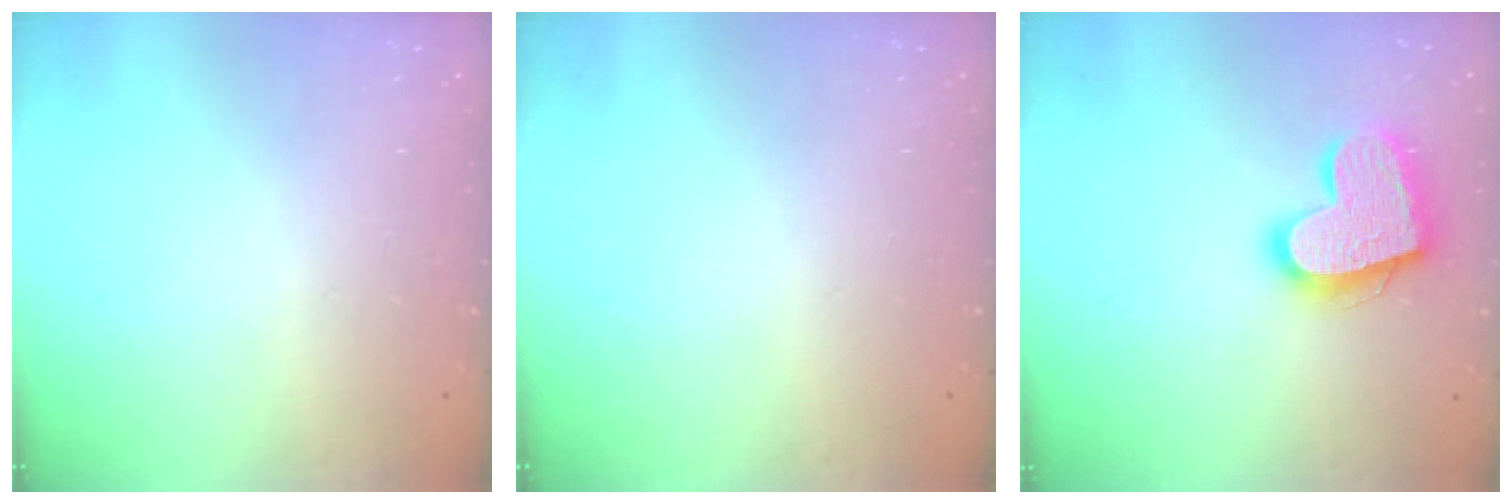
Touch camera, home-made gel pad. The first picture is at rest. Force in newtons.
{"total": 0.0}
{"total": 17.6, "press": 17.6, "slide": 1.4}